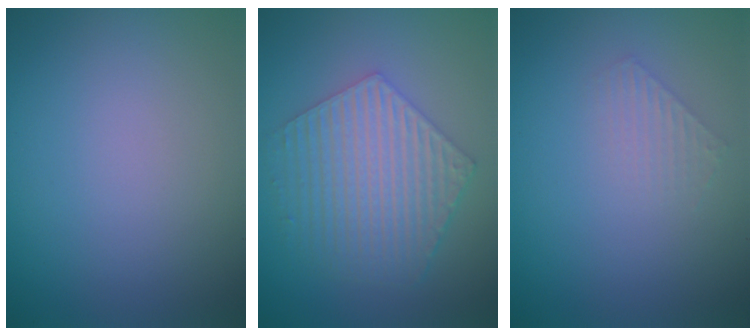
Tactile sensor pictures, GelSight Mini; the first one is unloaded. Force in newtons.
{"total": 6.0, "press": 4.4, "slide": 4.1}
{"total": 1.3, "press": 1.3, "slide": 0.2}